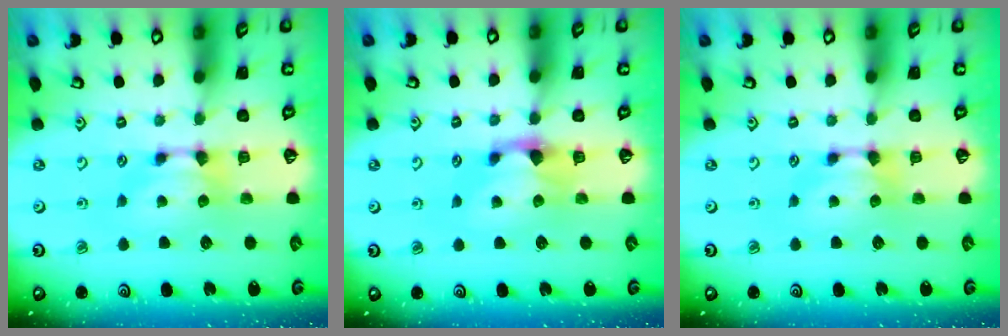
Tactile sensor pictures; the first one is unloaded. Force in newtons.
{"total": 0.7, "press": 0.4, "slide": 0.6}
{"total": 0.0}